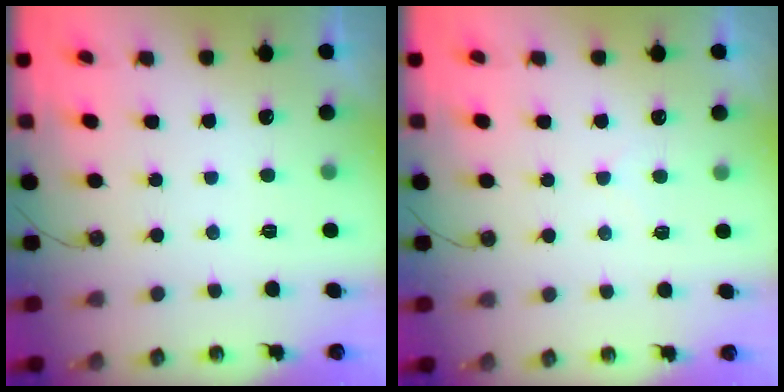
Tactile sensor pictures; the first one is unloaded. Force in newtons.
{"total": 4.6, "press": 4.6, "slide": 0.4}